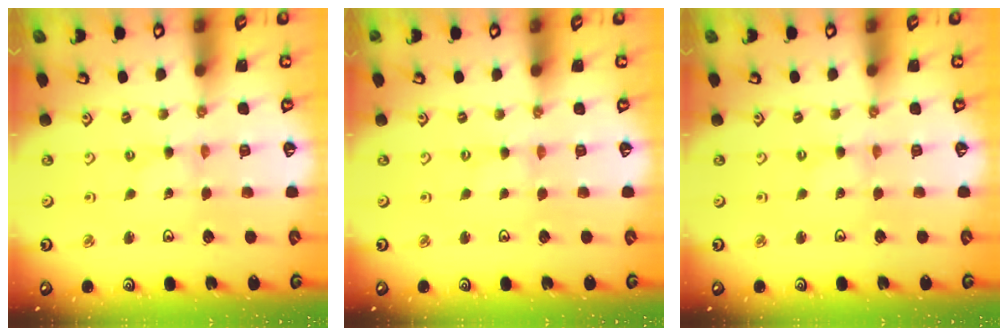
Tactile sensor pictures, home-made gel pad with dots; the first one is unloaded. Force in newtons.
{"total": 0.9, "press": 0.9, "slide": 0.1}
{"total": 0.0}